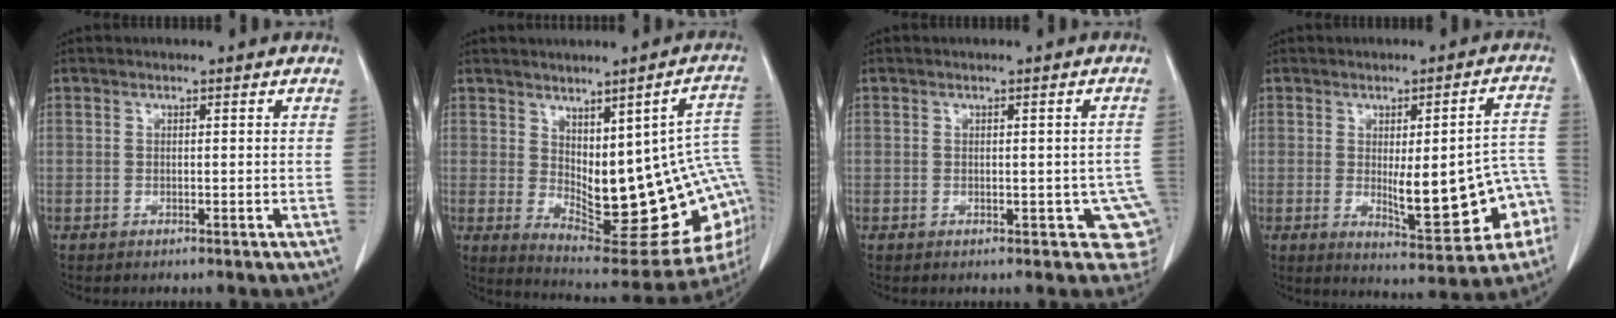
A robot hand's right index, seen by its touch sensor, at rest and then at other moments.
{"total": 20.5, "force": [0.3, 5.7, 19.7], "torque": [-0.206, -0.005, 0.030]}
{"total": 4.5, "force": [-1.2, 2.2, 3.7], "torque": [-0.022, 0.004, -0.013]}
{"total": 15.3, "force": [-3.4, 3.7, 14.4], "torque": [-0.146, 0.019, -0.028]}